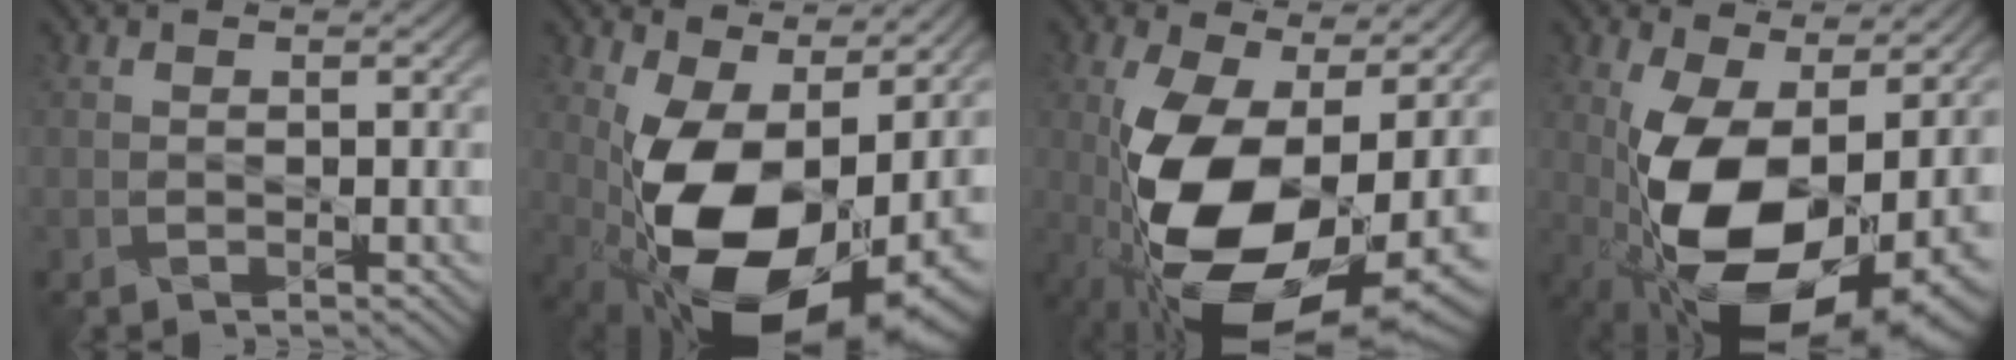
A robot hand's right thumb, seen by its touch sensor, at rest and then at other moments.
{"total": 16.7, "force": [-1.4, 8.9, 14.1], "torque": [-0.234, -0.026, -0.014]}
{"total": 17.2, "force": [-3.3, 8.0, 14.9], "torque": [-0.278, -0.018, -0.053]}
{"total": 15.9, "force": [-2.1, 7.9, 13.7], "torque": [-0.244, -0.018, -0.030]}